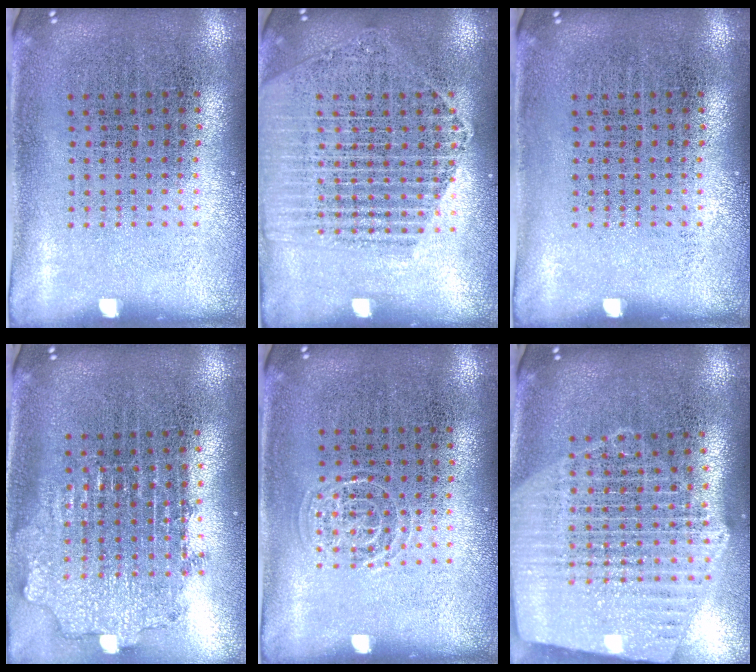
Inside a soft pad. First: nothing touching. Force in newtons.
{"total": 1.8, "press": 1.7, "slide": 0.6}
{"total": 0.0}
{"total": 2.0, "press": 1.5, "slide": 1.3}
{"total": 0.5, "press": 0.5, "slide": 0.1}
{"total": 2.6, "press": 2.2, "slide": 1.3}